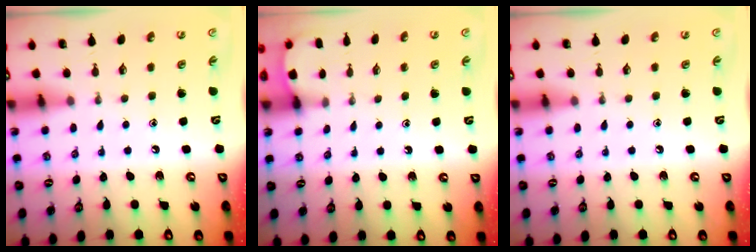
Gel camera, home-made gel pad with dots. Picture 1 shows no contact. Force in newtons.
{"total": 1.2, "press": 1.2, "slide": 0.1}
{"total": 0.0}